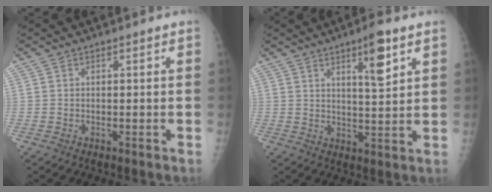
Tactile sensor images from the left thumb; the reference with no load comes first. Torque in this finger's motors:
{"motor_torque": [0.00, 0.10, -0.19, 0.01, 0.07]}